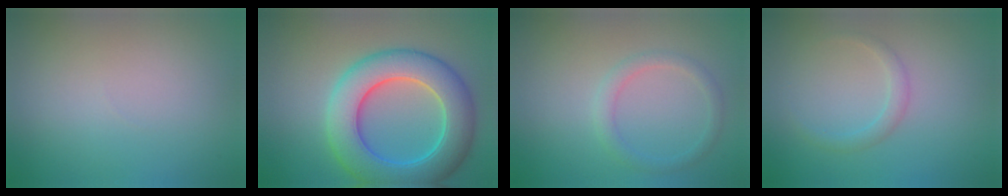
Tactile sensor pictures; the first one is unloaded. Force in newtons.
{"total": 9.1, "press": 9.1, "slide": 0.4}
{"total": 1.7, "press": 1.7, "slide": 0.1}
{"total": 1.4, "press": 1.4, "slide": 0.0}